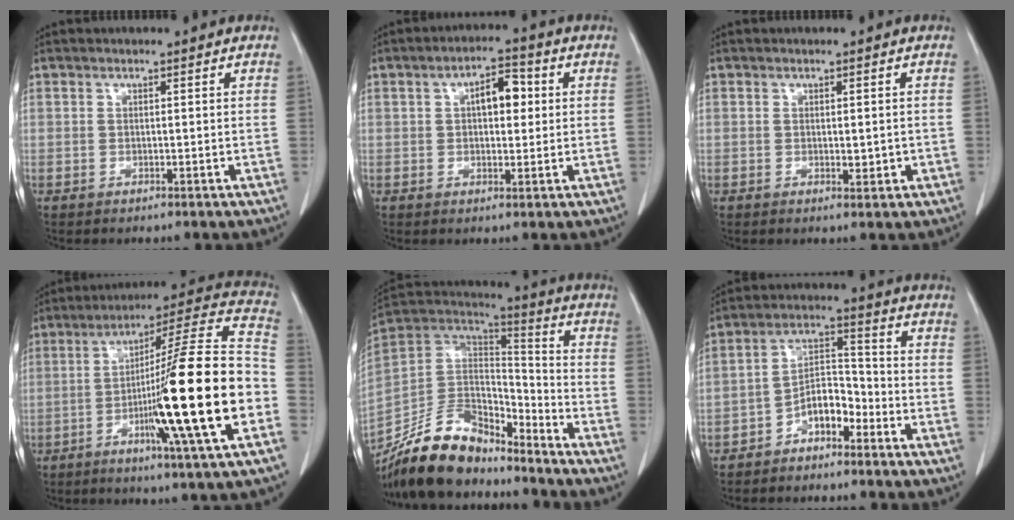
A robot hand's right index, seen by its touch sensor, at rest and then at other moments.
{"total": 5.9, "force": [1.3, 2.6, 5.1], "torque": [-0.076, 0.018, 0.018]}
{"total": 1.9, "force": [-0.2, 0.8, 1.7], "torque": [-0.027, -0.003, 0.003]}
{"total": 24.0, "force": [-6.2, -0.7, 23.1], "torque": [-0.320, -0.007, -0.115]}
{"total": 18.3, "force": [-15.2, 6.7, 7.6], "torque": [-0.137, 0.035, -0.280]}
{"total": 6.5, "force": [-4.0, 3.1, 4.1], "torque": [-0.070, 0.026, -0.076]}